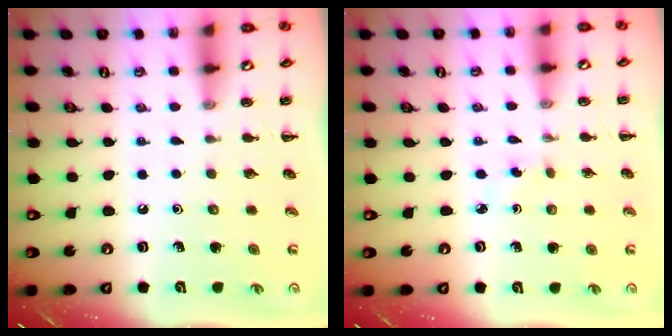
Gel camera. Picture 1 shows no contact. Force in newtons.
{"total": 2.3, "press": 2.1, "slide": 0.9}